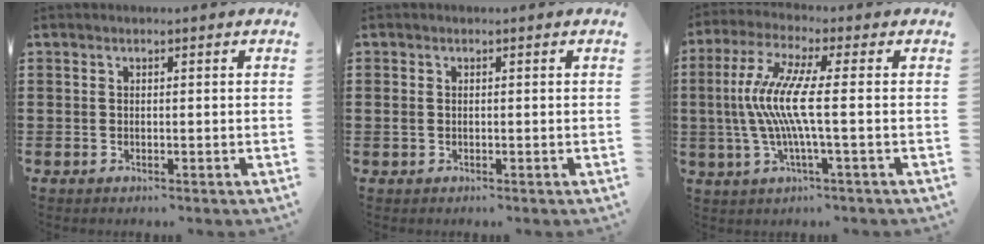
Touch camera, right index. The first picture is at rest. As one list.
[{"total": 1.0, "force": [0.0, 0.7, 0.6], "torque": [-0.014, 0.005, -0.002]}, {"total": 9.3, "force": [-0.8, 0.4, 9.3], "torque": [-0.208, -0.020, -0.028]}]